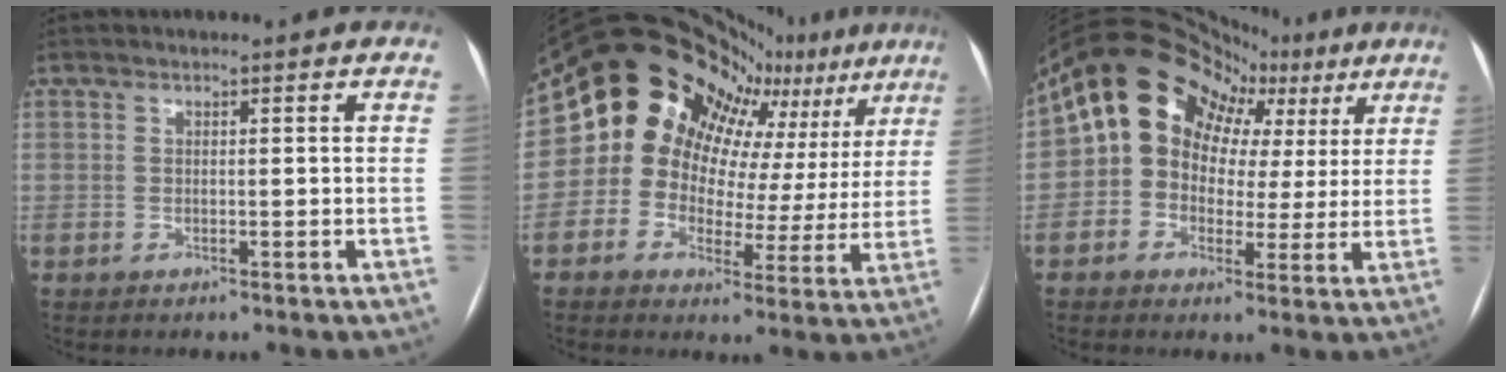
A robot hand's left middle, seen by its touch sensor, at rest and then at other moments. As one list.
[{"total": 15.0, "force": [10.1, 7.6, 8.1], "torque": [-0.122, 0.023, 0.107]}, {"total": 15.8, "force": [6.5, 12.5, 7.3], "torque": [-0.106, 0.070, 0.086]}]